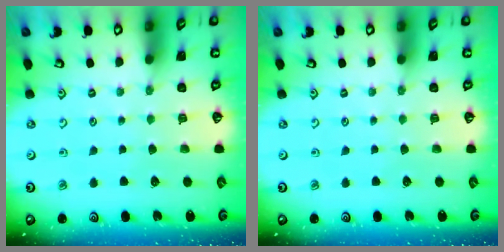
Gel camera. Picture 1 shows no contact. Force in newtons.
{"total": 0.0}